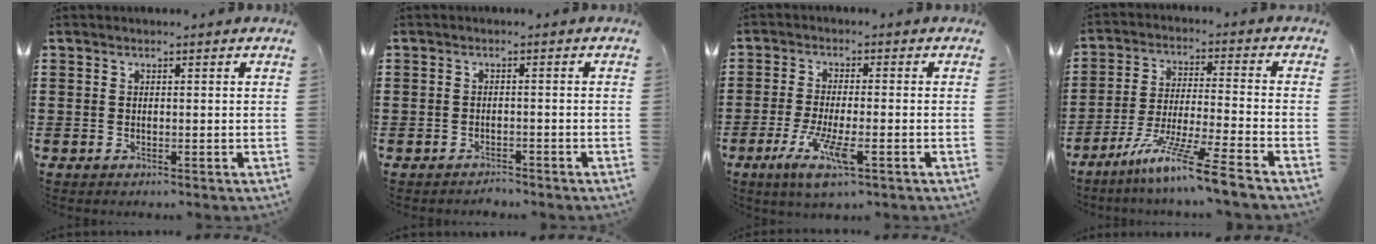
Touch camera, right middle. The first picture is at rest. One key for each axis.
{"total": 1.4, "fx": -1.4, "fy": 0.2, "fz": -0.3, "tx": -0.001, "ty": 0.003, "tz": -0.033}
{"total": 6.7, "fx": -3.0, "fy": 1.4, "fz": 5.9, "tx": -0.126, "ty": -0.017, "tz": -0.055}
{"total": 10.0, "fx": -7.8, "fy": -0.7, "fz": 6.1, "tx": -0.121, "ty": -0.009, "tz": -0.155}